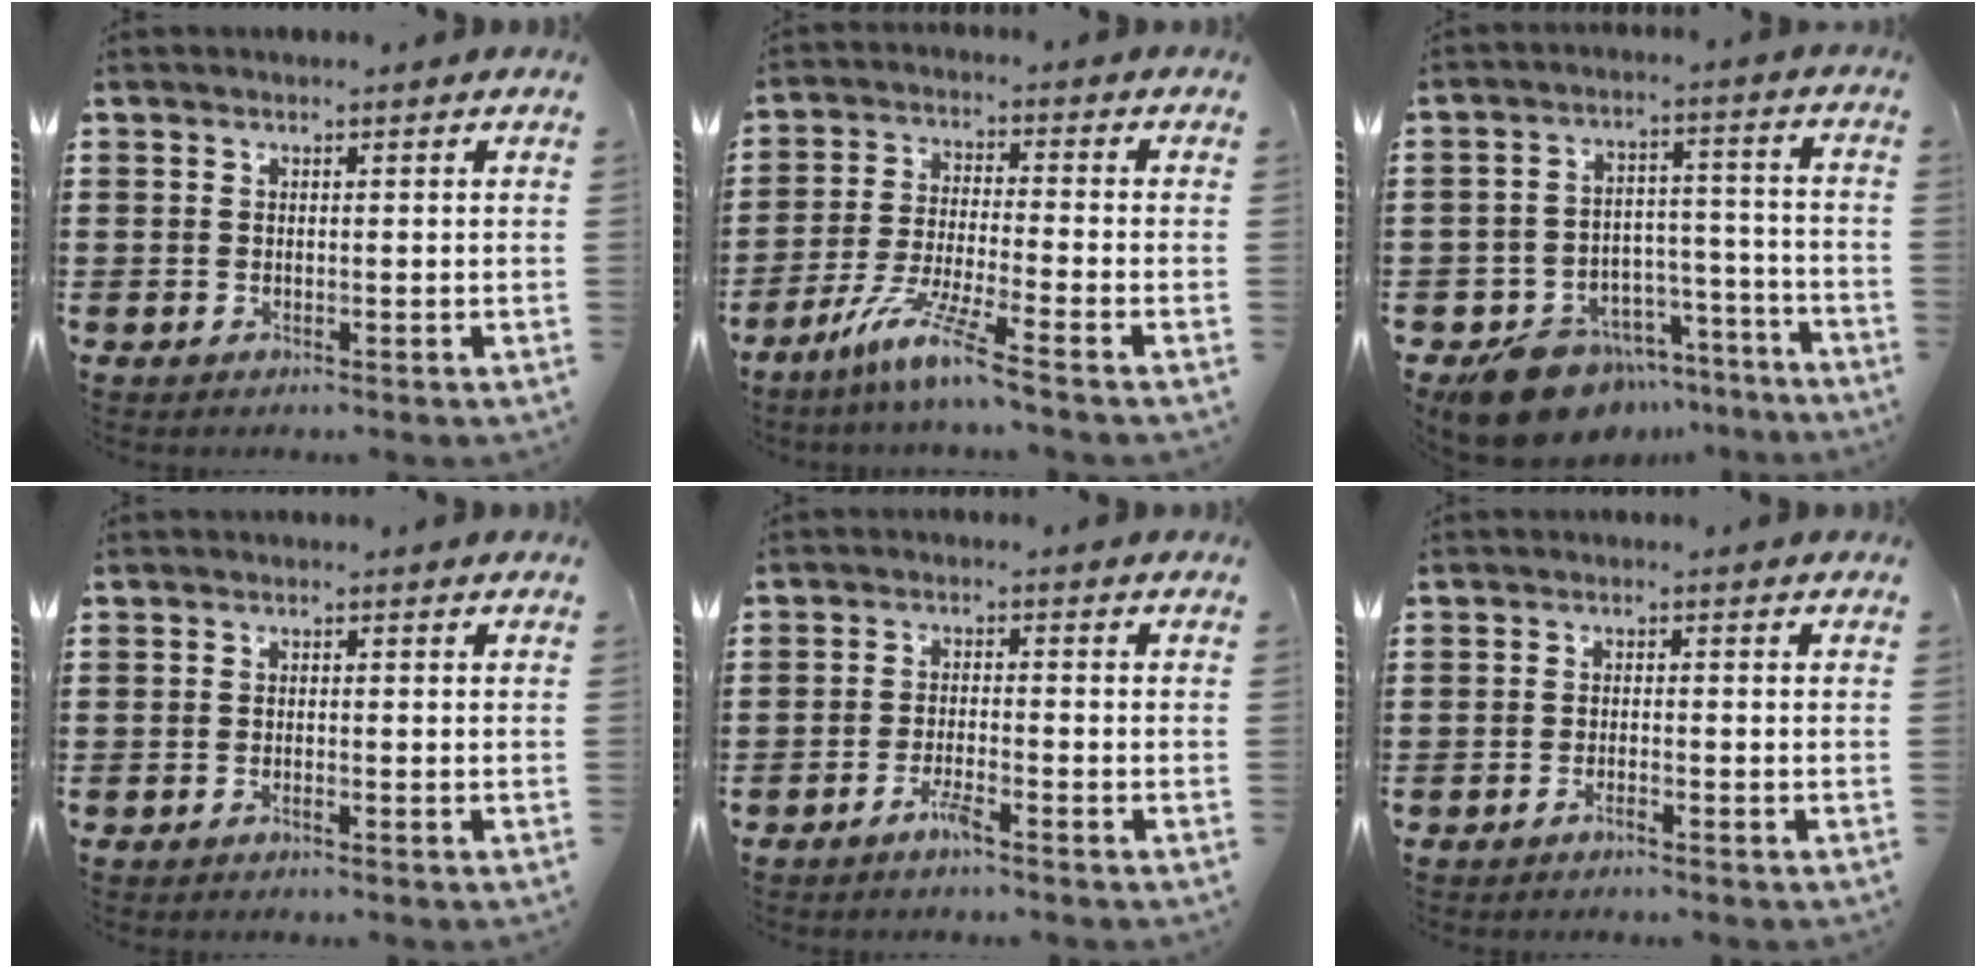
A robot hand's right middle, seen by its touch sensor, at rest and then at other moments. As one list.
[{"total": 8.0, "force": [-6.1, -0.4, 5.2], "torque": [-0.108, -0.016, -0.119]}, {"total": 10.9, "force": [-8.9, 5.5, 3.0], "torque": [-0.056, 0.046, -0.160]}, {"total": 0.7, "force": [-0.5, 0.0, 0.5], "torque": [-0.009, -0.002, -0.009]}, {"total": 3.0, "force": [-2.3, 0.2, 1.9], "torque": [-0.047, -0.001, -0.046]}, {"total": 1.2, "force": [-1.0, 0.0, 0.7], "torque": [-0.013, -0.003, -0.019]}]